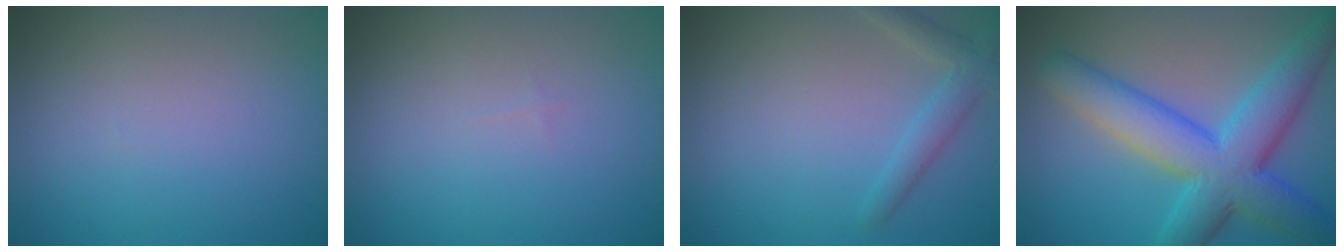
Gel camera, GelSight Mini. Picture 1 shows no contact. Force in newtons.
{"total": 0.0}
{"total": 2.3, "press": 2.3, "slide": 0.1}
{"total": 9.2, "press": 9.2, "slide": 0.3}